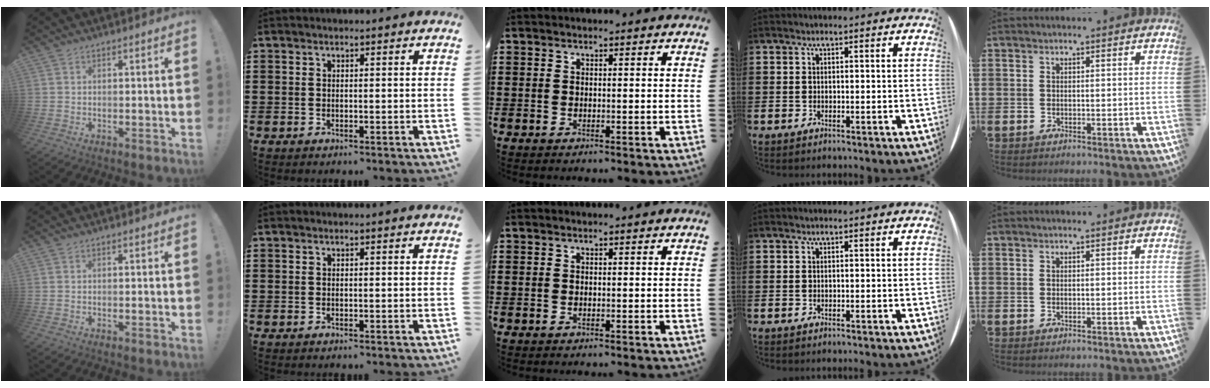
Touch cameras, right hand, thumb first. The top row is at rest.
{}